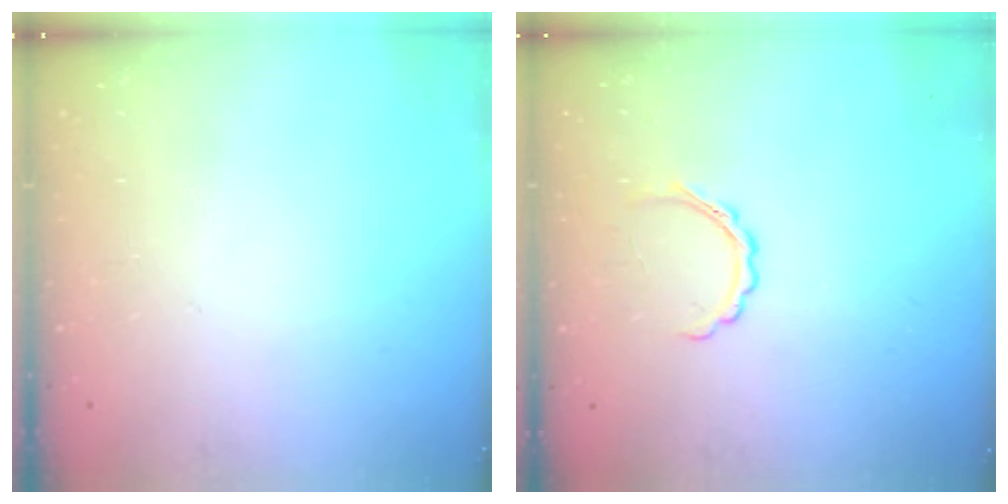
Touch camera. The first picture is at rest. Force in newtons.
{"total": 4.1, "press": 3.9, "slide": 1.2}